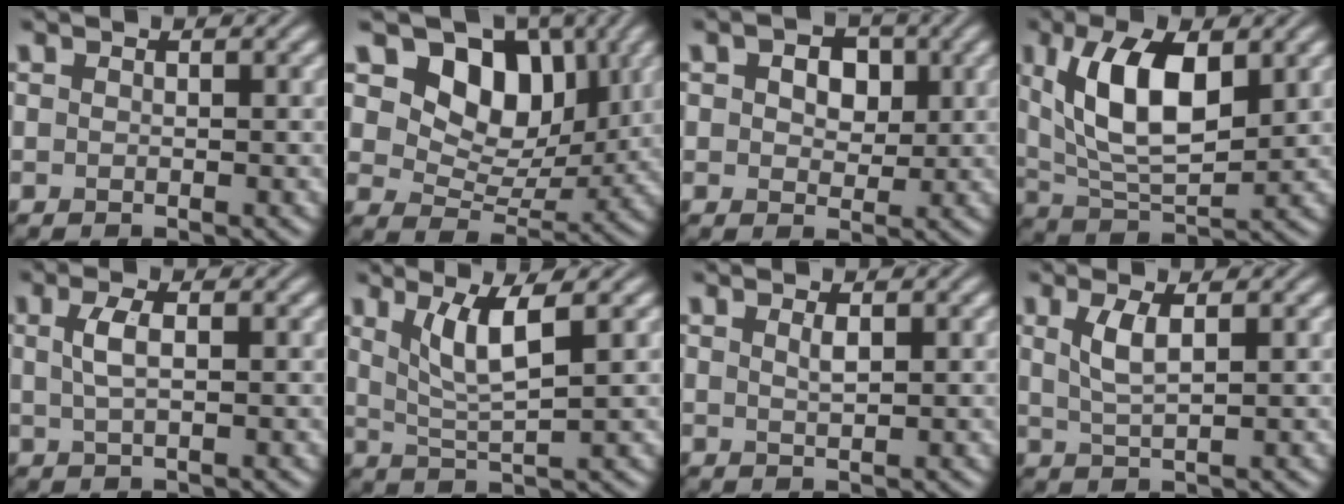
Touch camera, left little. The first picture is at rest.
{"total": 8.7, "force": [3.6, 6.0, 5.2], "torque": [-0.081, -0.008, 0.049]}
{"total": 4.4, "force": [1.4, 3.0, 3.0], "torque": [-0.039, 0.012, 0.004]}
{"total": 8.6, "force": [2.5, 3.9, 7.3], "torque": [-0.138, 0.002, 0.047]}
{"total": 2.1, "force": [0.4, 0.6, 1.9], "torque": [-0.042, 0.005, 0.009]}
{"total": 4.4, "force": [1.8, 0.9, 4.0], "torque": [-0.079, -0.005, 0.037]}
{"total": 1.0, "force": [0.5, 0.2, 0.8], "torque": [-0.015, 0.001, 0.010]}
{"total": 2.7, "force": [0.9, 0.8, 2.4], "torque": [-0.051, -0.001, 0.021]}